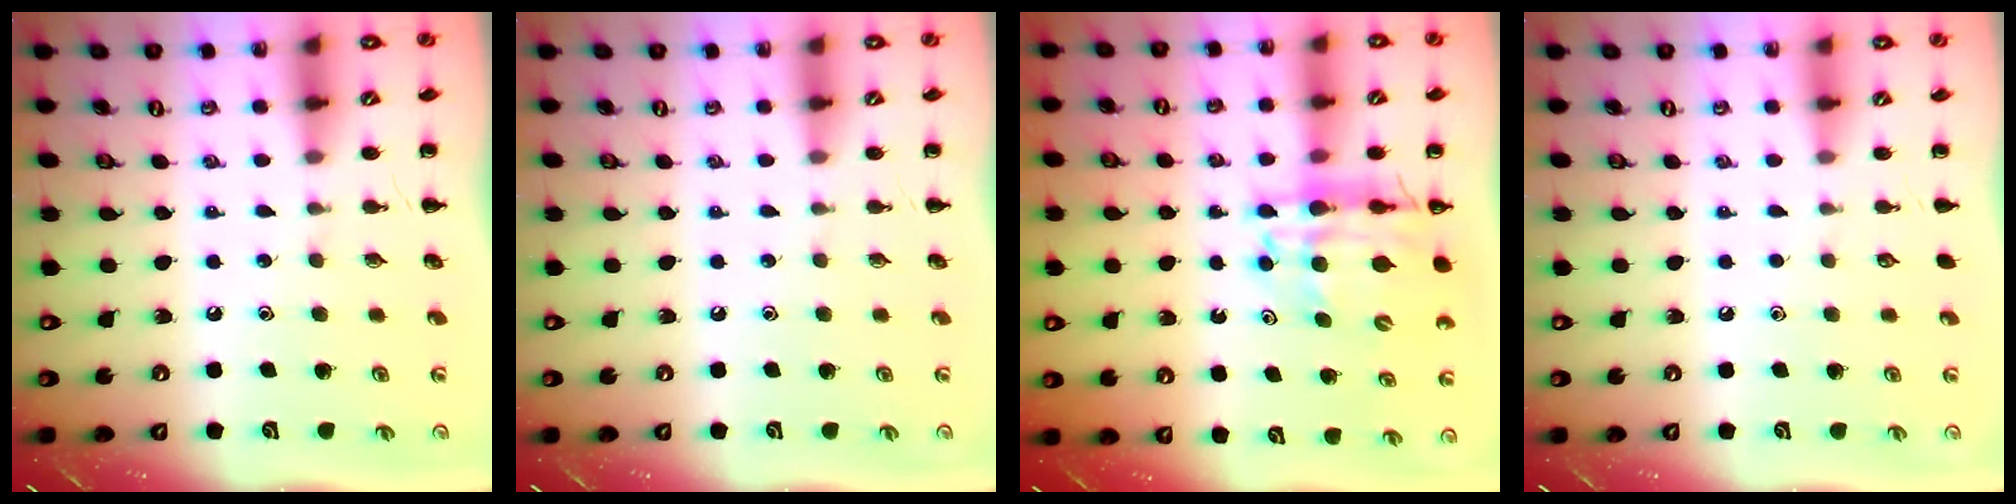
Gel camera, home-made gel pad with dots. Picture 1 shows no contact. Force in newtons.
{"total": 0.0}
{"total": 13.5, "press": 12.9, "slide": 3.9}
{"total": 0.0}